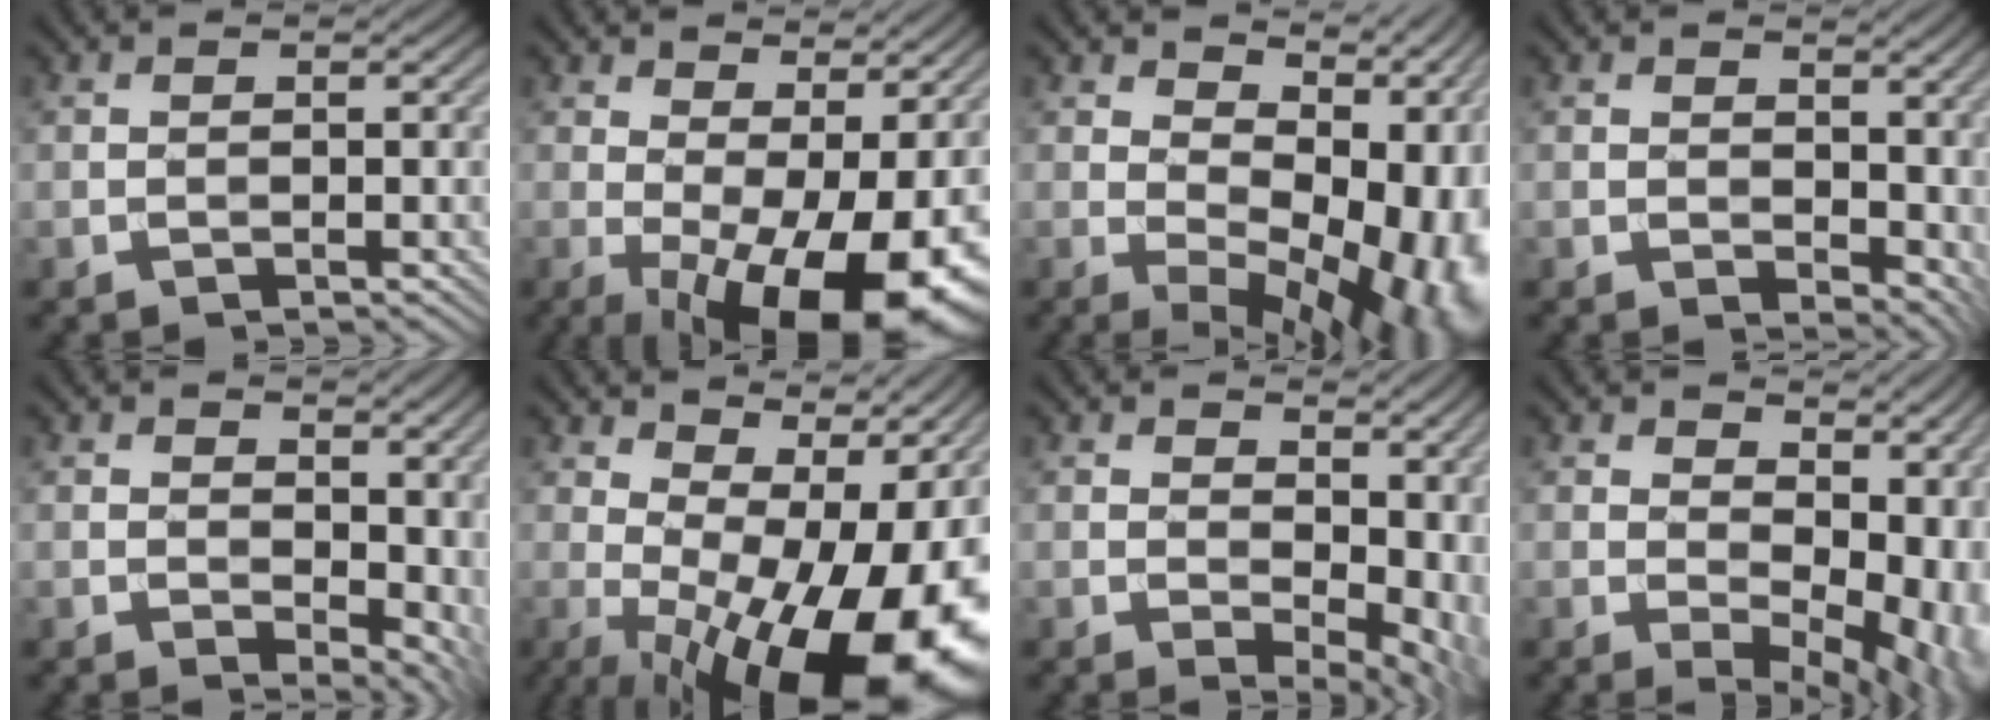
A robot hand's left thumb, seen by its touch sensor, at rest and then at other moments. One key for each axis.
{"total": 16.1, "fx": -1.3, "fy": 7.1, "fz": 14.4, "tx": -0.192, "ty": -0.007, "tz": 0.008}
{"total": 16.1, "fx": 1.5, "fy": 9.1, "fz": 13.2, "tx": -0.144, "ty": -0.004, "tz": 0.058}
{"total": 8.1, "fx": 2.1, "fy": 5.5, "fz": 5.6, "tx": -0.073, "ty": -0.022, "tz": 0.054}
{"total": 9.4, "fx": 2.2, "fy": 6.0, "fz": 6.8, "tx": -0.082, "ty": -0.019, "tz": 0.058}
{"total": 19.1, "fx": -0.4, "fy": 9.6, "fz": 16.5, "tx": -0.168, "ty": 0.008, "tz": 0.014}
{"total": 12.2, "fx": 2.8, "fy": 7.3, "fz": 9.3, "tx": -0.099, "ty": -0.009, "tz": 0.075}
{"total": 14.4, "fx": 3.3, "fy": 8.4, "fz": 11.2, "tx": -0.122, "ty": -0.001, "tz": 0.088}